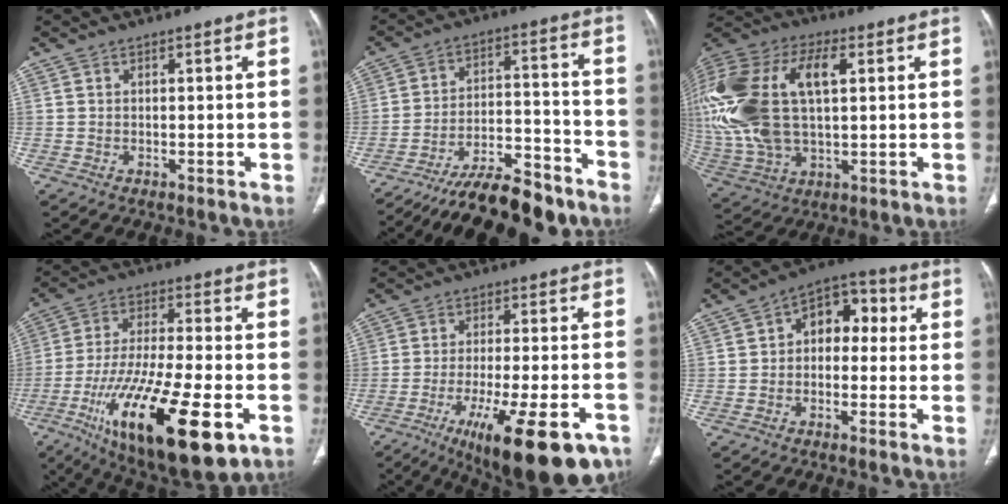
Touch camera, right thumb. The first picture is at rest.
{"total": 16.9, "force": [-14.4, 4.9, 7.5], "torque": [-0.124, 0.081, -0.240]}
{"total": 27.9, "force": [5.3, 15.1, 22.8], "torque": [-0.535, 0.024, 0.104]}
{"total": 25.6, "force": [-9.8, 8.2, 22.2], "torque": [-0.414, -0.001, -0.154]}
{"total": 20.1, "force": [-11.3, 5.8, 15.6], "torque": [-0.201, 0.026, -0.166]}
{"total": 9.4, "force": [0.9, 6.4, 6.8], "torque": [-0.063, 0.035, -0.001]}